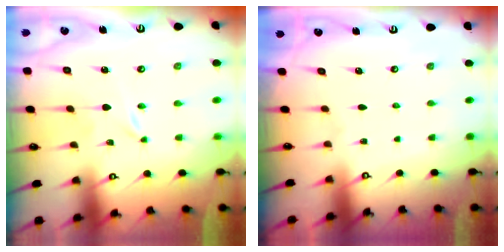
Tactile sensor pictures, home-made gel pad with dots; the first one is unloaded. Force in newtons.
{"total": 0.0}